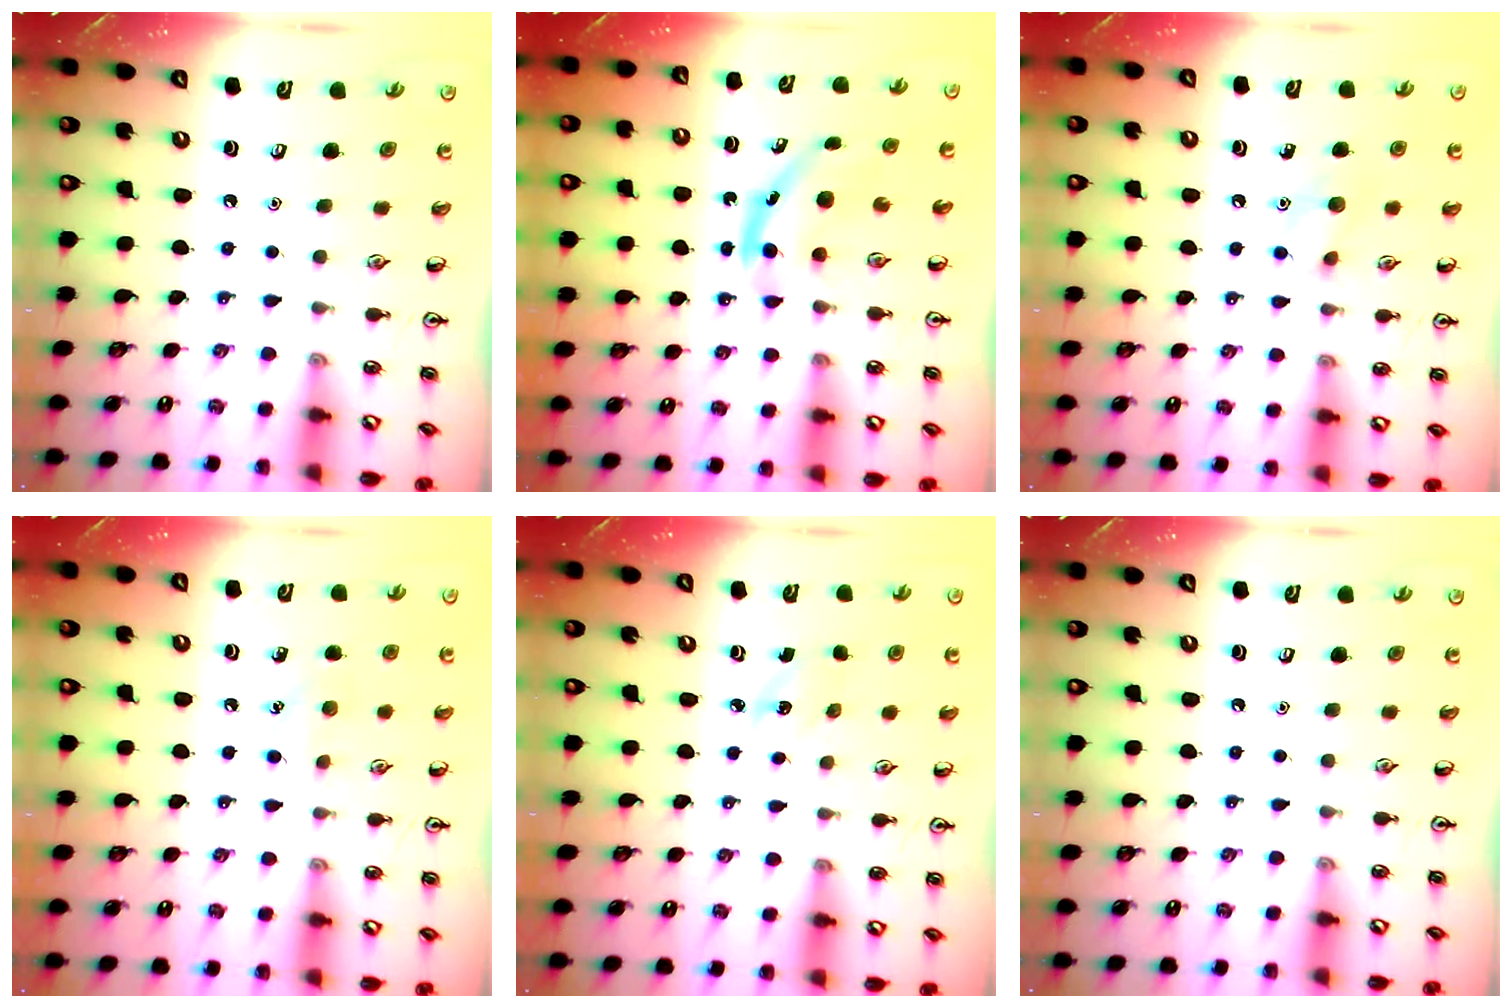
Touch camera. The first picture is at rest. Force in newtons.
{"total": 4.9, "press": 4.8, "slide": 0.9}
{"total": 7.8, "press": 7.7, "slide": 1.4}
{"total": 6.9, "press": 6.6, "slide": 2.0}
{"total": 2.4, "press": 2.2, "slide": 0.9}
{"total": 0.0}